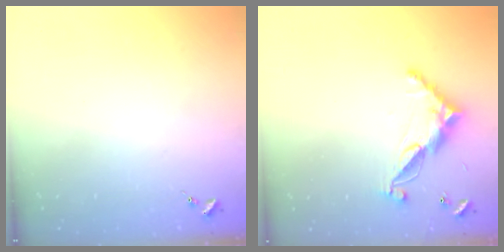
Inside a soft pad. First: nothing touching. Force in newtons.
{"total": 11.6, "press": 11.6, "slide": 0.4}